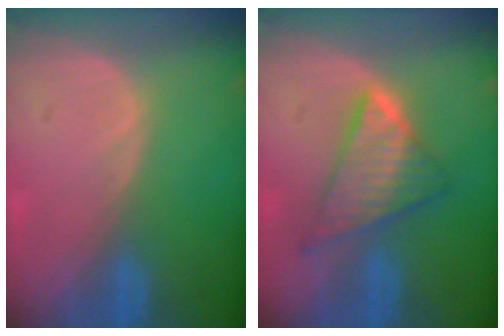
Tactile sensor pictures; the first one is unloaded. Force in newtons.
{"total": 7.5, "press": 7.5, "slide": 0.4}